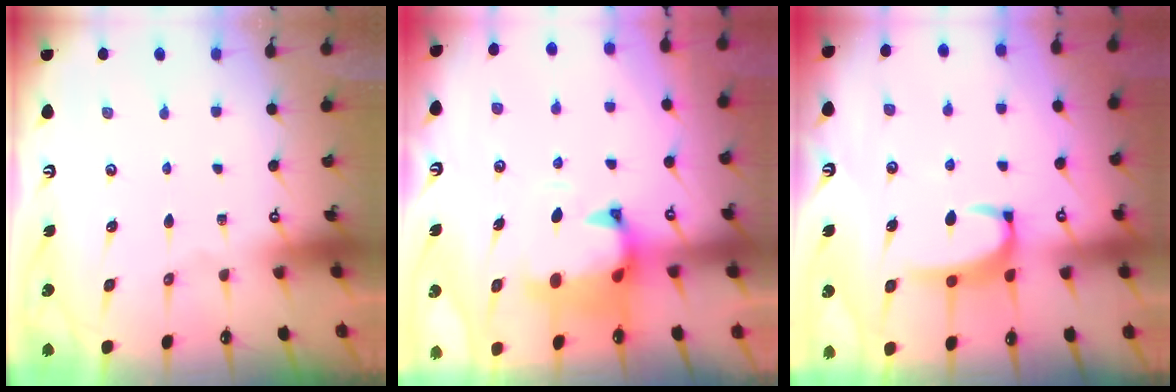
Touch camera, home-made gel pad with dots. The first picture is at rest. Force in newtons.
{"total": 1.5, "press": 1.1, "slide": 1.1}
{"total": 3.4, "press": 3.4, "slide": 0.6}